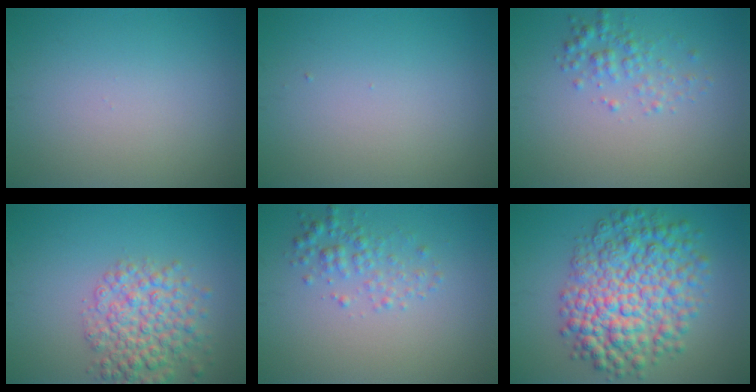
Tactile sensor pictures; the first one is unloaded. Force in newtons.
{"total": 0.0}
{"total": 2.0, "press": 2.0, "slide": 0.1}
{"total": 5.3, "press": 5.3, "slide": 0.2}
{"total": 2.3, "press": 2.3, "slide": 0.1}
{"total": 9.4, "press": 9.4, "slide": 0.2}